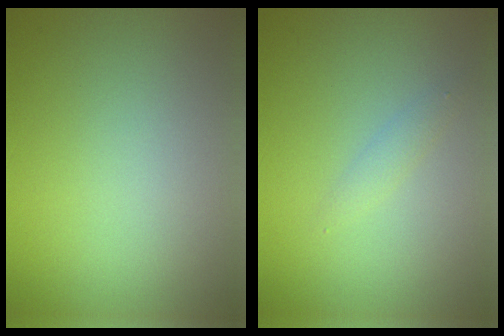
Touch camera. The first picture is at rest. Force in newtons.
{"total": 1.0, "press": 1.0, "slide": 0.0}